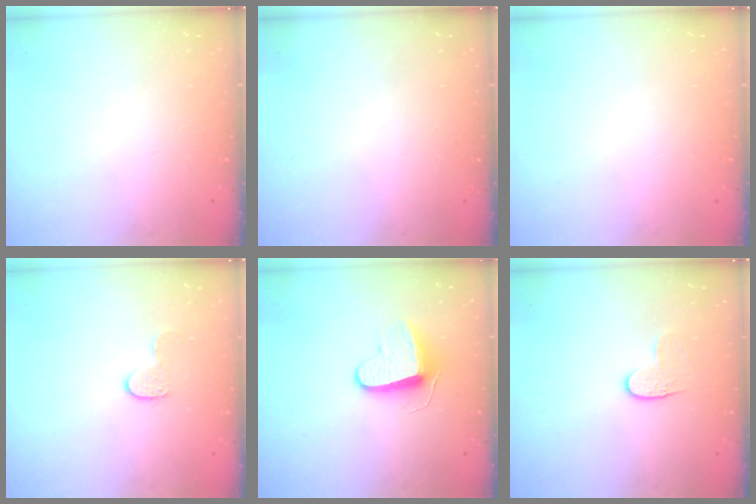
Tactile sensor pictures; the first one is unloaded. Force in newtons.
{"total": 0.0}
{"total": 0.0}
{"total": 5.6, "press": 5.6, "slide": 0.4}
{"total": 8.9, "press": 8.9, "slide": 0.1}
{"total": 3.6, "press": 3.6, "slide": 0.4}